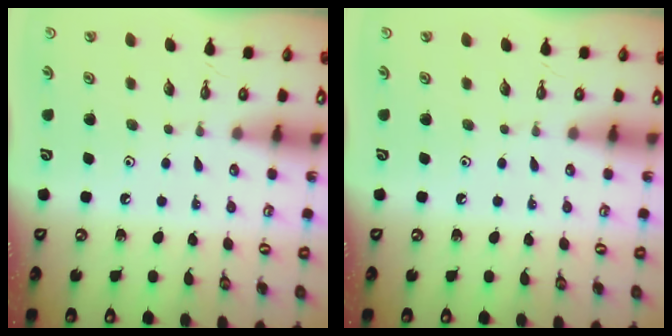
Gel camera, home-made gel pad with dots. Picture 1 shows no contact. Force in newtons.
{"total": 0.0}